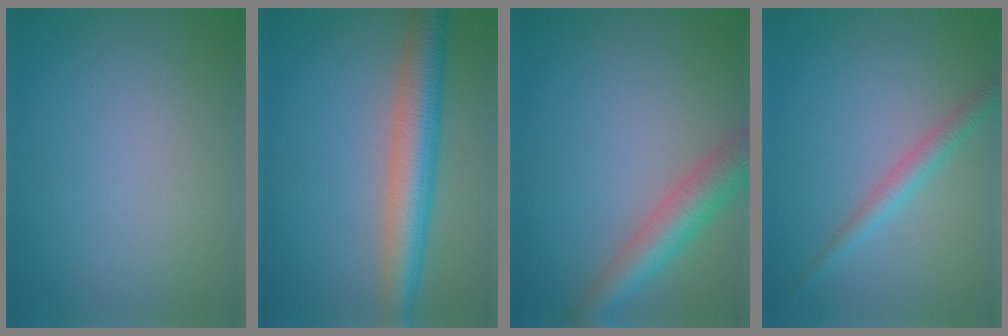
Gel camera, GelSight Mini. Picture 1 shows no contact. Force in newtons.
{"total": 6.7, "press": 6.7, "slide": 0.1}
{"total": 5.3, "press": 5.3, "slide": 0.1}
{"total": 2.3, "press": 2.3, "slide": 0.1}